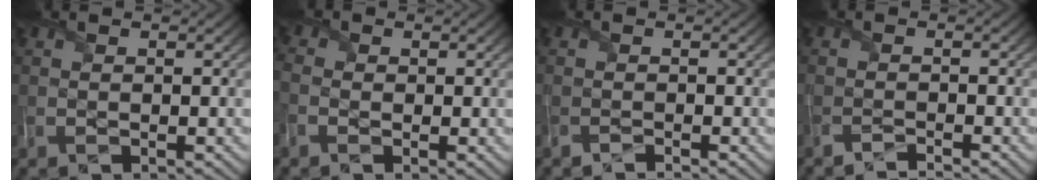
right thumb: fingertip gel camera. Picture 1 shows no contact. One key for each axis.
{"total": 2.3, "fx": -1.0, "fy": 1.9, "fz": 1.0, "tx": -0.034, "ty": -0.004, "tz": -0.027}
{"total": 1.5, "fx": -1.4, "fy": -0.1, "fz": -0.3, "tx": 0.005, "ty": -0.007, "tz": -0.031}
{"total": 2.1, "fx": -2.1, "fy": -0.4, "fz": -0.3, "tx": 0.014, "ty": -0.008, "tz": -0.046}